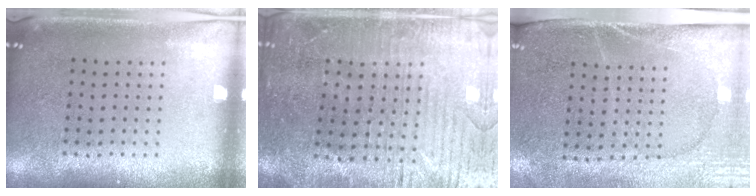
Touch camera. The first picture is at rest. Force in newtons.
{"total": 2.2, "press": 2.2, "slide": 0.5}
{"total": 2.9, "press": 2.5, "slide": 1.4}